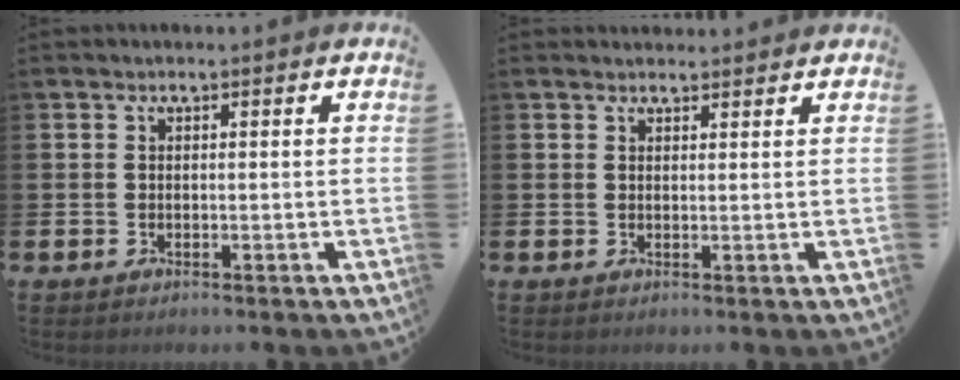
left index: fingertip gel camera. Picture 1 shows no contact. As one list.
[{"total": 1.5, "force": [1.4, 0.4, 0.0], "torque": [0.006, -0.003, 0.025]}]